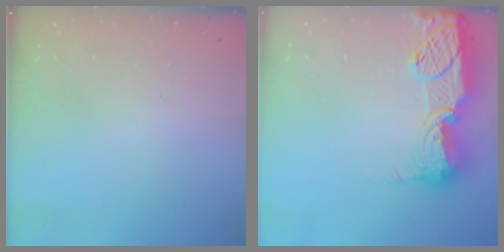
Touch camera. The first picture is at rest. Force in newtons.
{"total": 17.3, "press": 17.2, "slide": 1.5}